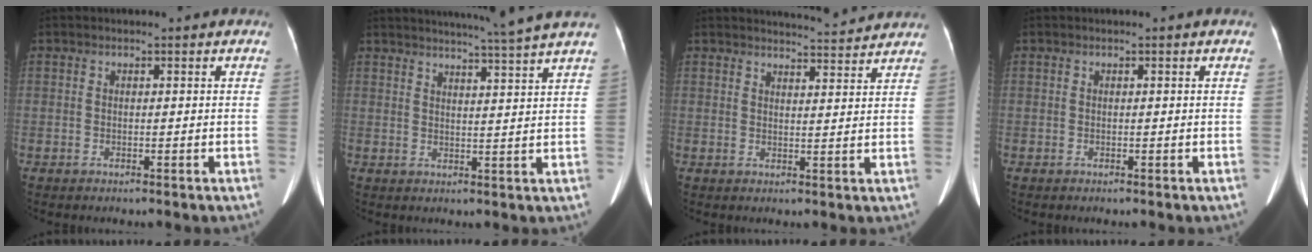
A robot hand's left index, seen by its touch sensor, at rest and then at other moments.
{"total": 9.8, "force": [8.7, -2.2, 4.0], "torque": [-0.061, -0.016, 0.107]}
{"total": 6.4, "force": [6.4, -0.1, 0.6], "torque": [-0.018, 0.005, 0.077]}
{"total": 0.0}